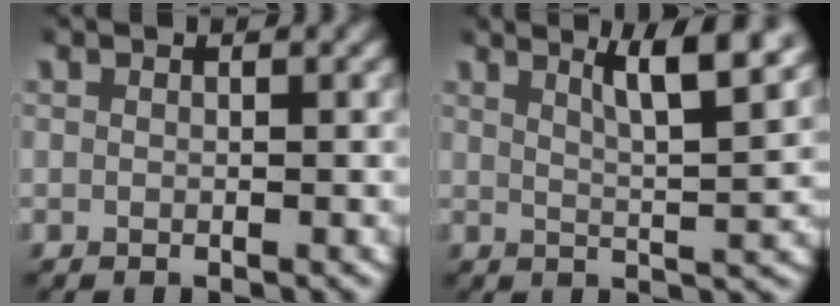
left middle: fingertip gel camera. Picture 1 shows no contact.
{"total": 6.2, "force": [3.3, 1.7, 4.9], "torque": [-0.069, -0.003, 0.049]}